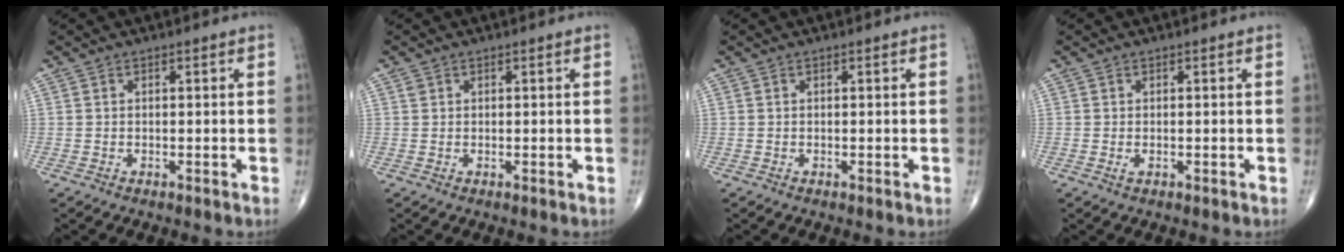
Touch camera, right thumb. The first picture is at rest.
{"total": 0.7, "force": [0.4, 0.6, 0.2], "torque": [-0.001, 0.003, 0.008]}
{"total": 0.0}
{"total": 0.6, "force": [-0.1, 0.3, 0.5], "torque": [-0.007, 0.000, -0.002]}